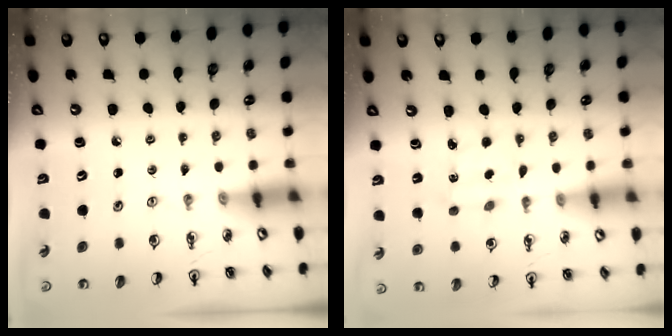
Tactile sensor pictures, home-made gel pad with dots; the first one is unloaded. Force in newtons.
{"total": 1.9, "press": 1.8, "slide": 0.6}